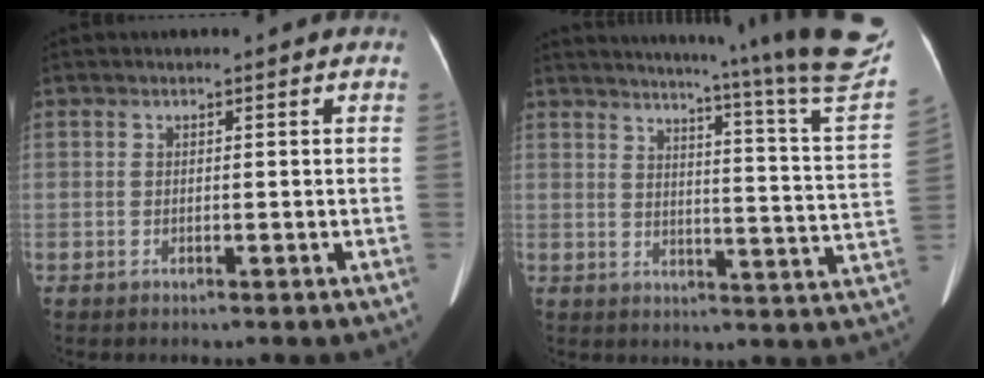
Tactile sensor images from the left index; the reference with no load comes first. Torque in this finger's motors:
{"motor_torque": [1.13, -1.01, 0.52, 0.12]}